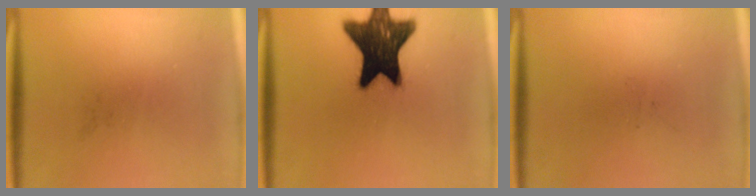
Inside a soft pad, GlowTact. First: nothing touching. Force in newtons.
{"total": 17.8}
{"total": 0.0}